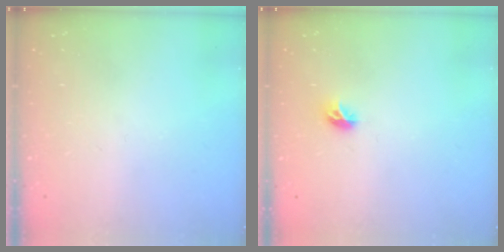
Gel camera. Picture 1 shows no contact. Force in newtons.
{"total": 5.4, "press": 5.4, "slide": 0.5}